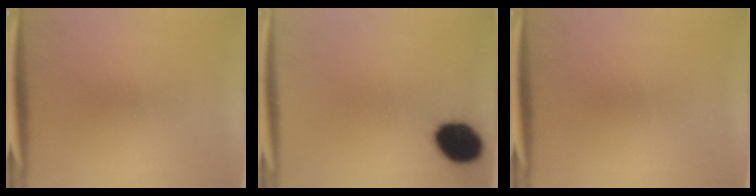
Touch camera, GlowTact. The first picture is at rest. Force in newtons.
{"total": 12.0}
{"total": 0.0}